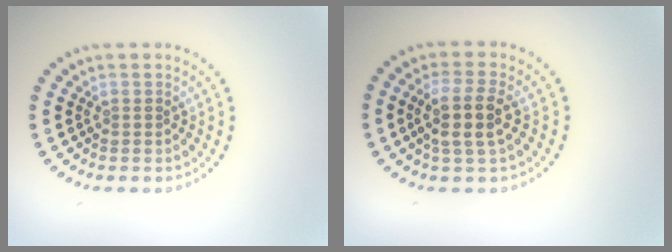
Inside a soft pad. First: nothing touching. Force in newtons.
{"total": 3.4, "press": 3.0, "slide": 1.6}